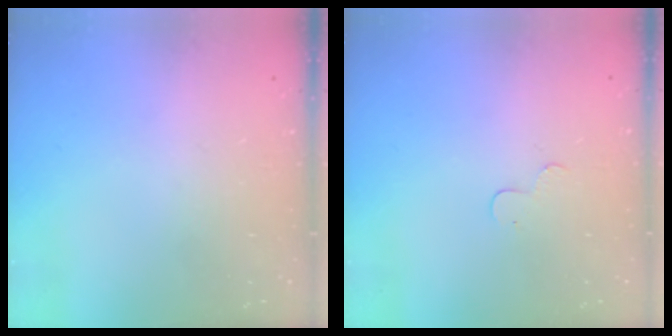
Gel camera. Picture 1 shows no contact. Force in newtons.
{"total": 3.4, "press": 3.4, "slide": 0.3}